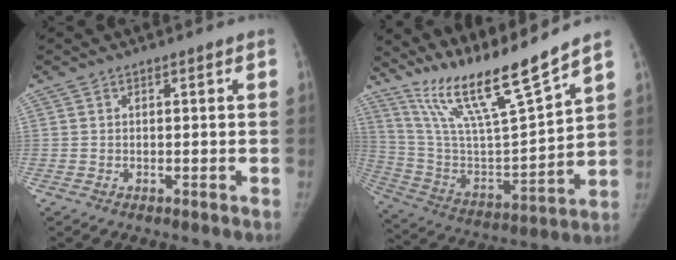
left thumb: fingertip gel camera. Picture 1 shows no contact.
{"total": 18.7, "force": [15.3, 0.6, 10.8], "torque": [-0.175, -0.086, 0.288]}